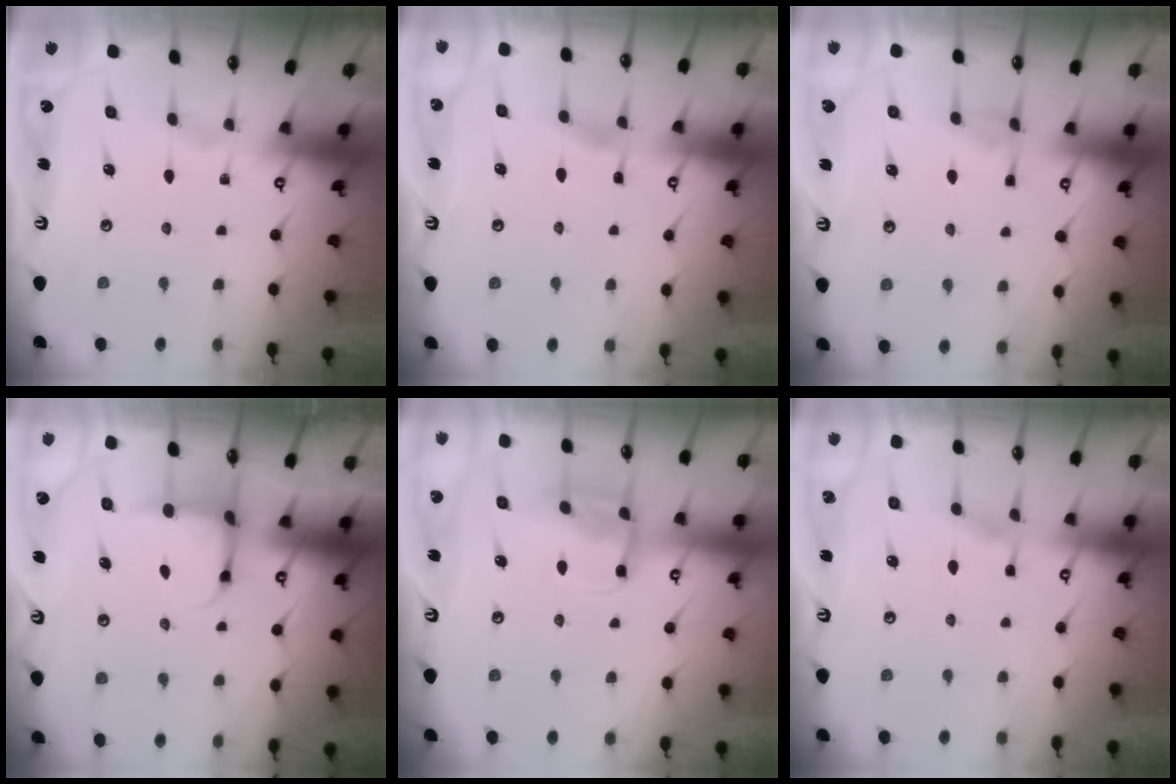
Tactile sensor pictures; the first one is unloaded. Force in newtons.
{"total": 3.4, "press": 3.3, "slide": 0.4}
{"total": 3.8, "press": 3.8, "slide": 0.5}
{"total": 3.8, "press": 3.6, "slide": 1.3}
{"total": 9.9, "press": 9.8, "slide": 1.1}
{"total": 1.7, "press": 1.7, "slide": 0.3}